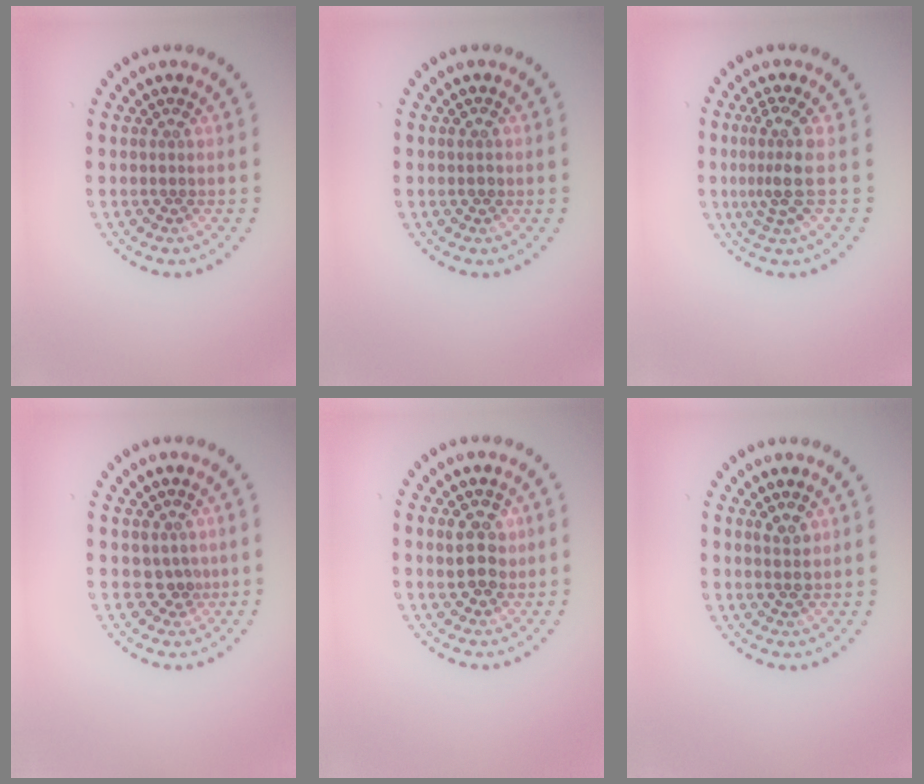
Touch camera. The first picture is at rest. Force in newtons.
{"total": 1.1, "press": 1.1, "slide": 0.0}
{"total": 3.0, "press": 2.1, "slide": 2.1}
{"total": 1.5, "press": 1.2, "slide": 0.9}
{"total": 3.1, "press": 3.1, "slide": 0.7}
{"total": 1.5, "press": 1.5, "slide": 0.3}